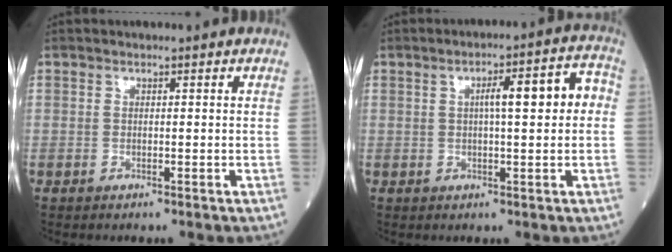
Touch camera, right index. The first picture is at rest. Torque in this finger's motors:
{"motor_torque": [1.13, 0.25, 0.16, 0.10]}